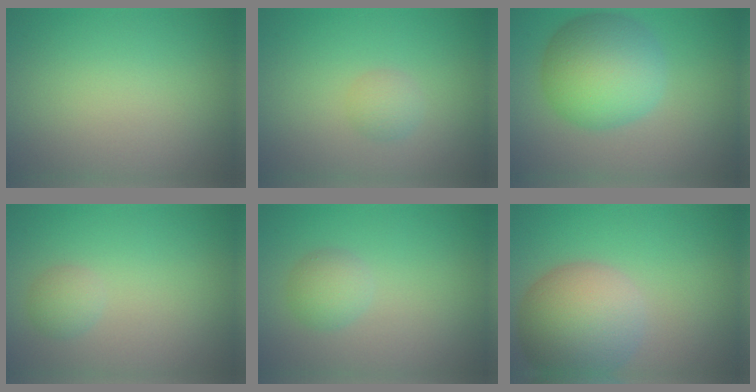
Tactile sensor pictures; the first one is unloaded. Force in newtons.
{"total": 1.4, "press": 1.4, "slide": 0.1}
{"total": 8.7, "press": 8.7, "slide": 0.2}
{"total": 1.5, "press": 1.5, "slide": 0.0}
{"total": 2.2, "press": 2.2, "slide": 0.2}
{"total": 8.5, "press": 8.5, "slide": 0.7}